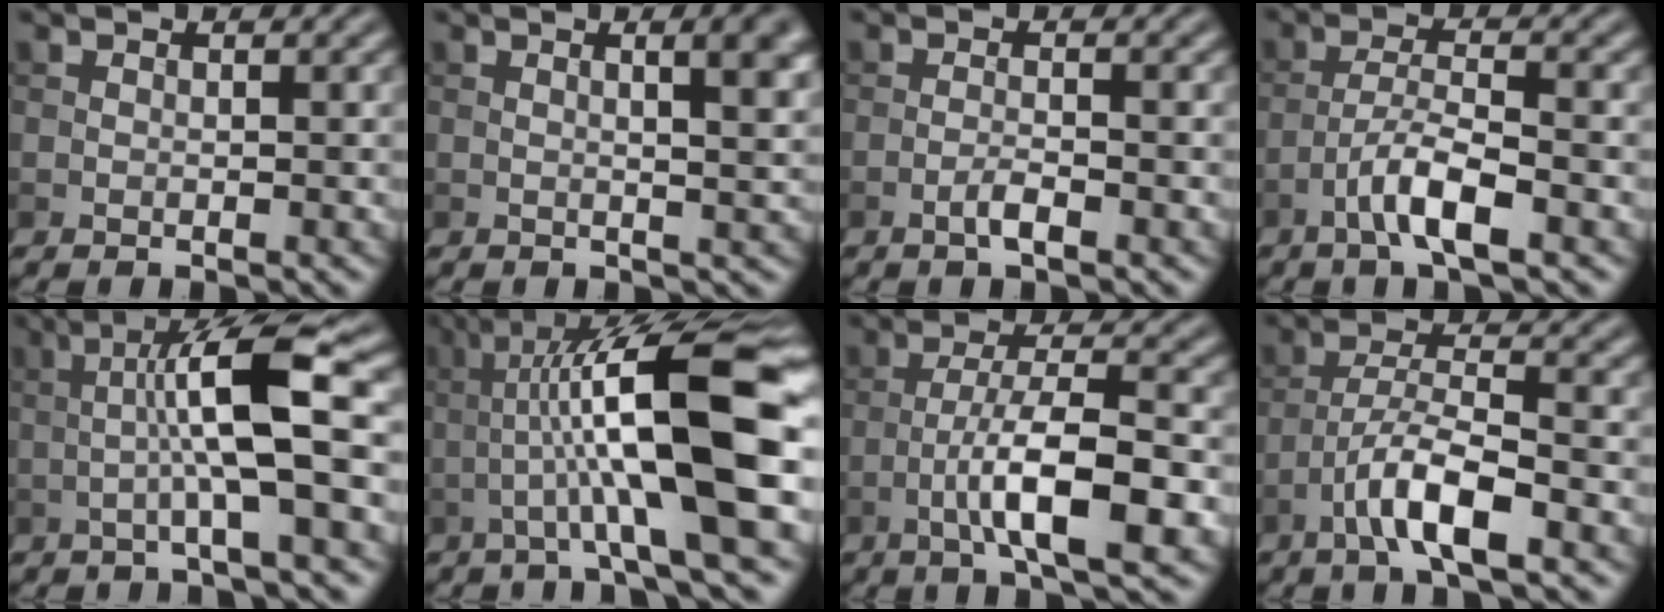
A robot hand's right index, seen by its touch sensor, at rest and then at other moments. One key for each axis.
{"total": 6.4, "fx": 1.6, "fy": 2.6, "fz": 5.5, "tx": -0.027, "ty": 0.032, "tz": 0.004}
{"total": 1.6, "fx": -0.9, "fy": 0.3, "fz": 1.3, "tx": -0.025, "ty": 0.004, "tz": -0.020}
{"total": 4.5, "fx": -2.4, "fy": 0.9, "fz": 3.7, "tx": -0.070, "ty": 0.009, "tz": -0.050}
{"total": 8.3, "fx": -0.1, "fy": 1.0, "fz": 8.2, "tx": -0.130, "ty": 0.016, "tz": -0.006}
{"total": 12.8, "fx": -0.3, "fy": 2.2, "fz": 12.6, "tx": -0.197, "ty": 0.023, "tz": -0.004}
{"total": 7.7, "fx": -2.7, "fy": 1.7, "fz": 7.0, "tx": -0.117, "ty": 0.010, "tz": -0.051}
{"total": 5.8, "fx": -3.0, "fy": 1.4, "fz": 4.8, "tx": -0.088, "ty": 0.009, "tz": -0.058}